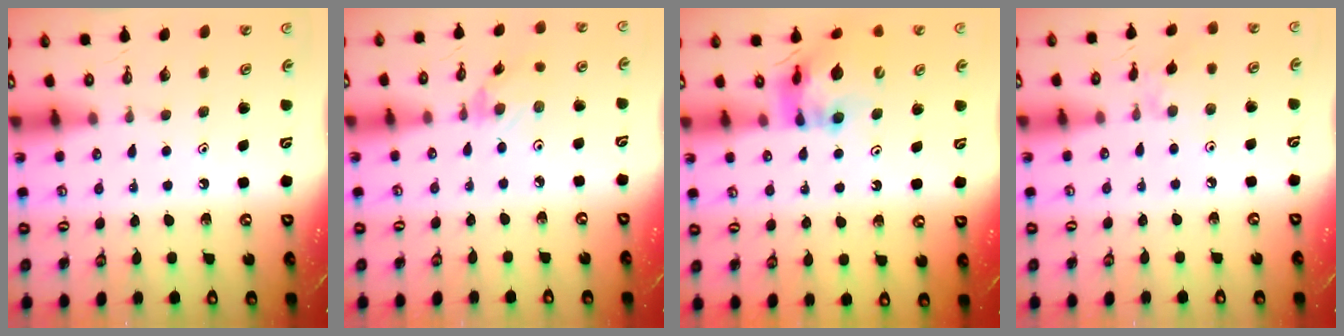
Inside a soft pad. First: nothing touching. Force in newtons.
{"total": 1.3, "press": 1.3, "slide": 0.1}
{"total": 12.1, "press": 12.0, "slide": 1.4}
{"total": 3.7, "press": 3.7, "slide": 0.5}